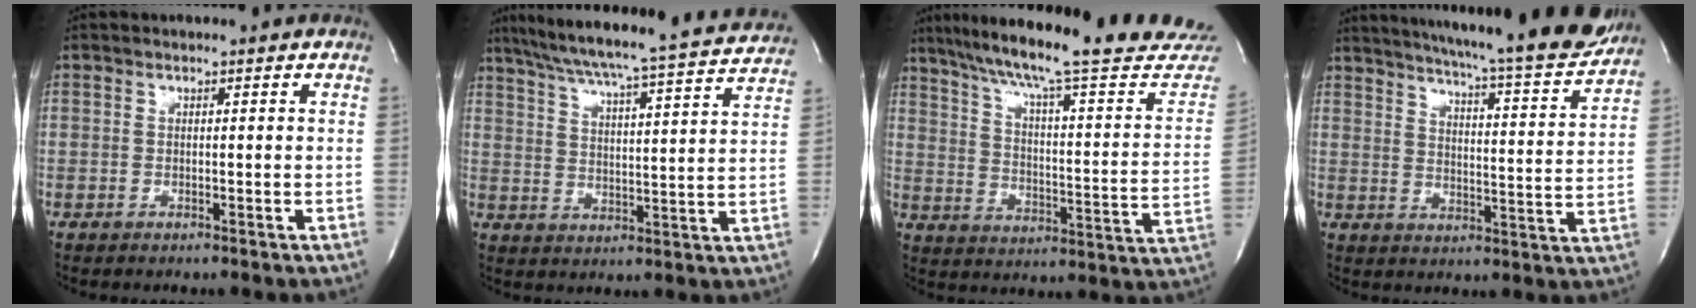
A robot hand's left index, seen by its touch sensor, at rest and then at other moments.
{"total": 22.8, "force": [20.6, 0.5, 9.6], "torque": [-0.161, -0.018, 0.273]}
{"total": 28.8, "force": [25.4, 2.1, 13.5], "torque": [-0.212, -0.055, 0.330]}
{"total": 22.9, "force": [20.7, 1.2, 9.8], "torque": [-0.155, -0.055, 0.261]}